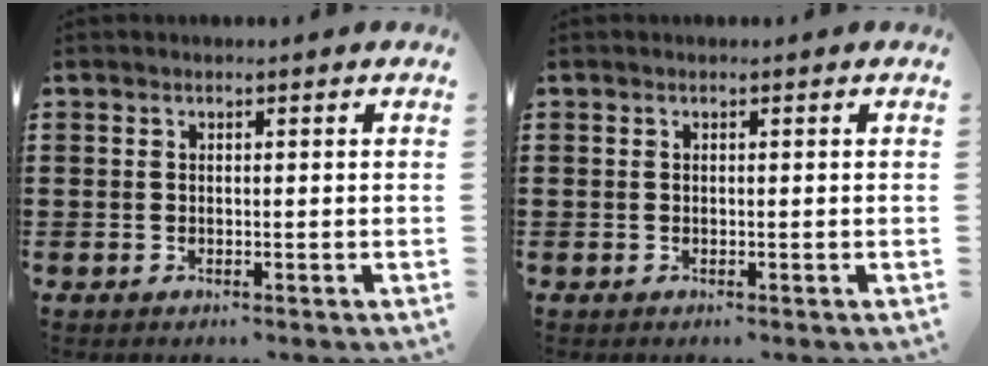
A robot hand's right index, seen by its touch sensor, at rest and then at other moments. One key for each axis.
{"total": 0.0}